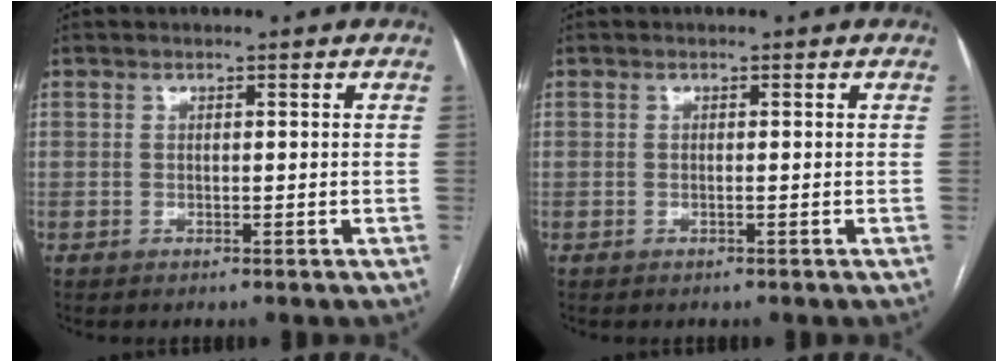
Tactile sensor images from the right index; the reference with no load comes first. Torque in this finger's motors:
{"motor_torque": [0.12, 0.09, 0.01, 0.00]}